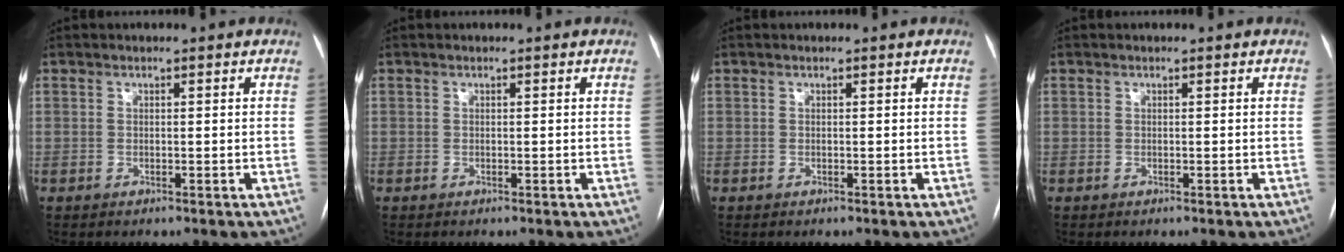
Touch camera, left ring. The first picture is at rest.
{"total": 0.0}
{"total": 0.0}
{"total": 0.0}